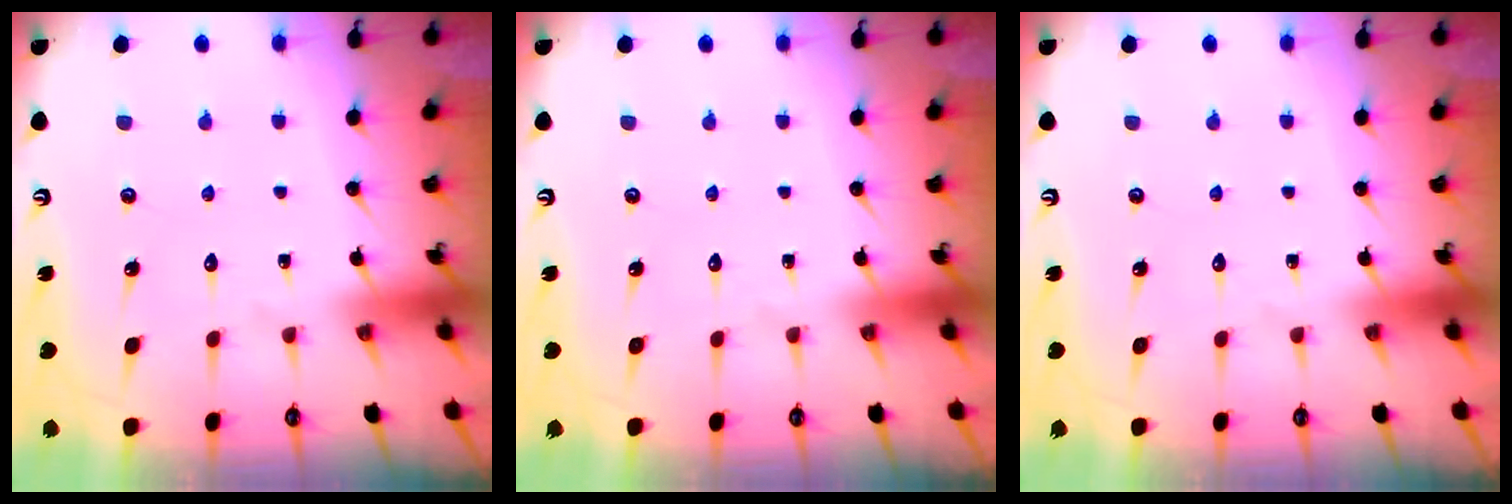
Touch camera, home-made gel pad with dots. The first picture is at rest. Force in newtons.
{"total": 0.0}
{"total": 0.0}